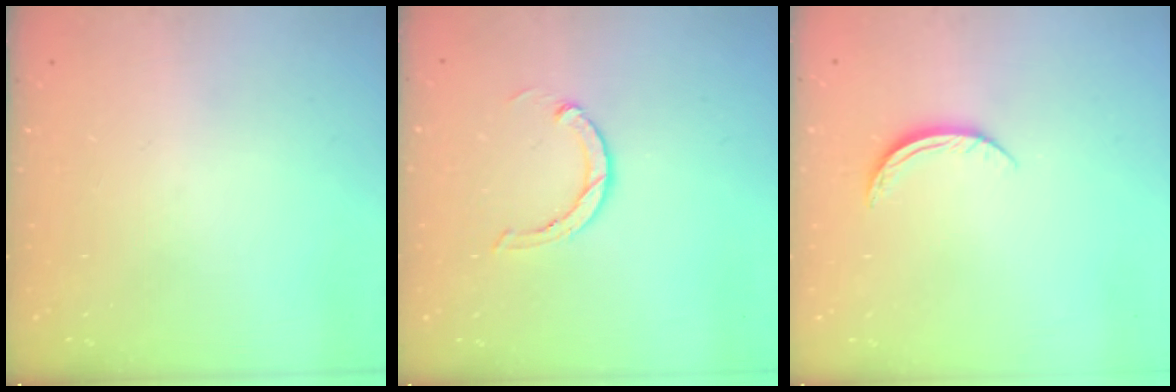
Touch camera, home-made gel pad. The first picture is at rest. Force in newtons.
{"total": 3.1, "press": 3.1, "slide": 0.1}
{"total": 6.1, "press": 6.1, "slide": 0.5}